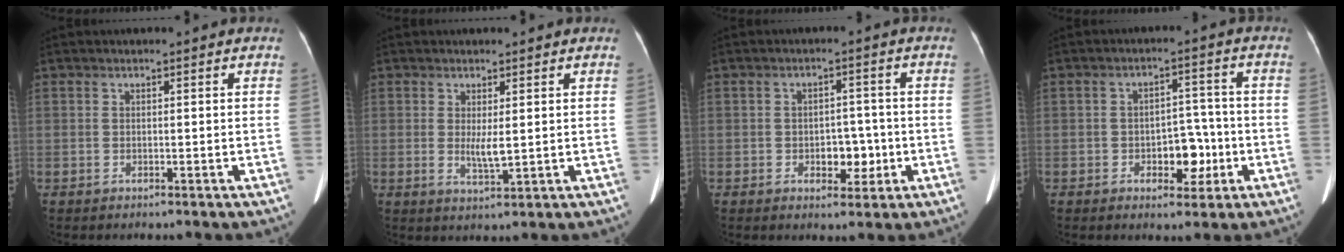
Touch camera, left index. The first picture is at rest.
{"total": 2.8, "force": [0.4, 0.4, 2.7], "torque": [-0.053, -0.008, 0.012]}
{"total": 4.3, "force": [-1.2, 2.7, 3.1], "torque": [-0.040, 0.008, -0.012]}
{"total": 5.7, "force": [-1.9, 3.3, 4.2], "torque": [-0.055, 0.015, -0.025]}